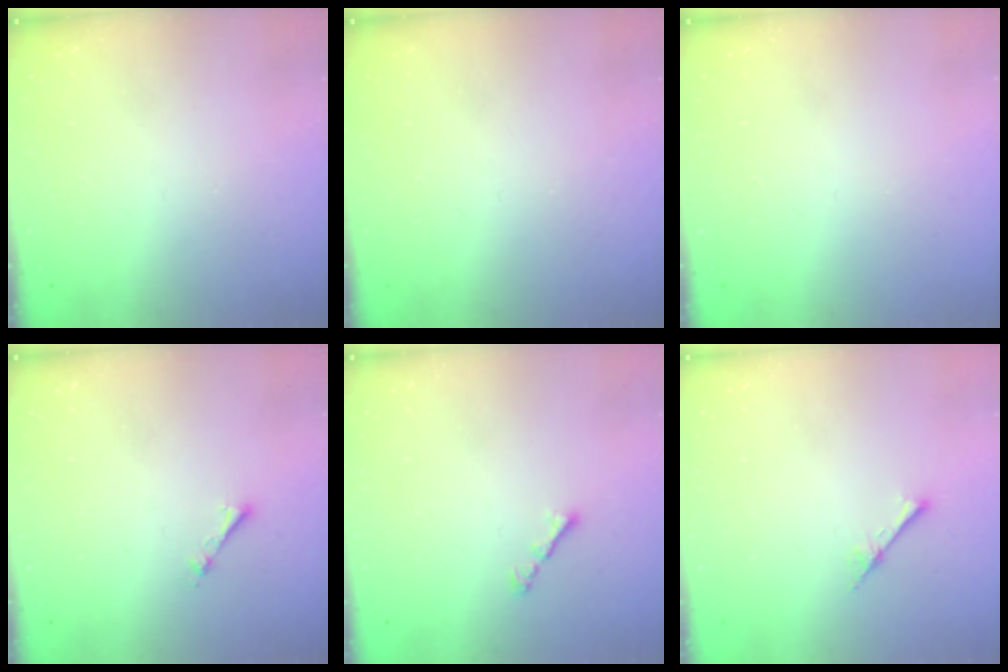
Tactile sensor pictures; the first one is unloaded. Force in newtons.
{"total": 0.0}
{"total": 0.0}
{"total": 2.7, "press": 2.7, "slide": 0.4}
{"total": 1.9, "press": 1.8, "slide": 0.6}
{"total": 2.4, "press": 2.4, "slide": 0.3}